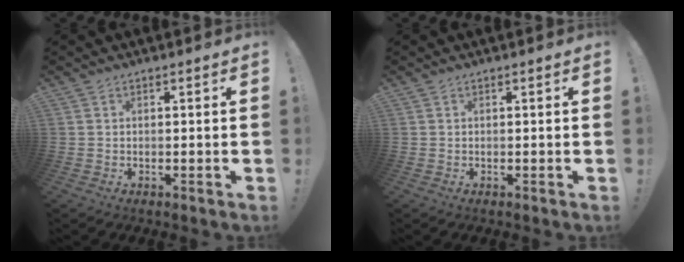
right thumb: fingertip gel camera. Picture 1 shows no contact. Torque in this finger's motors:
{"motor_torque": [-0.23, -0.09, -0.08, 0.17, 0.00]}